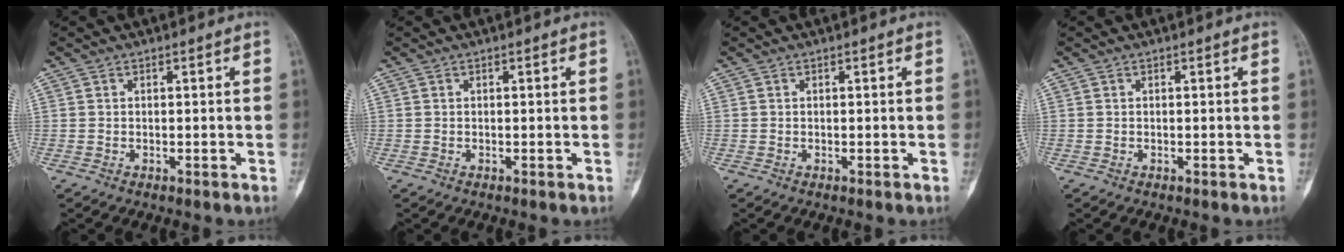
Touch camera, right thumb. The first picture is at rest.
{"total": 0.0}
{"total": 0.0}
{"total": 0.0}